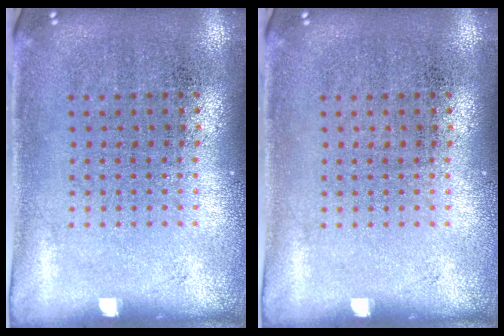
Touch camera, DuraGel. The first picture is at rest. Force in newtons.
{"total": 0.0}